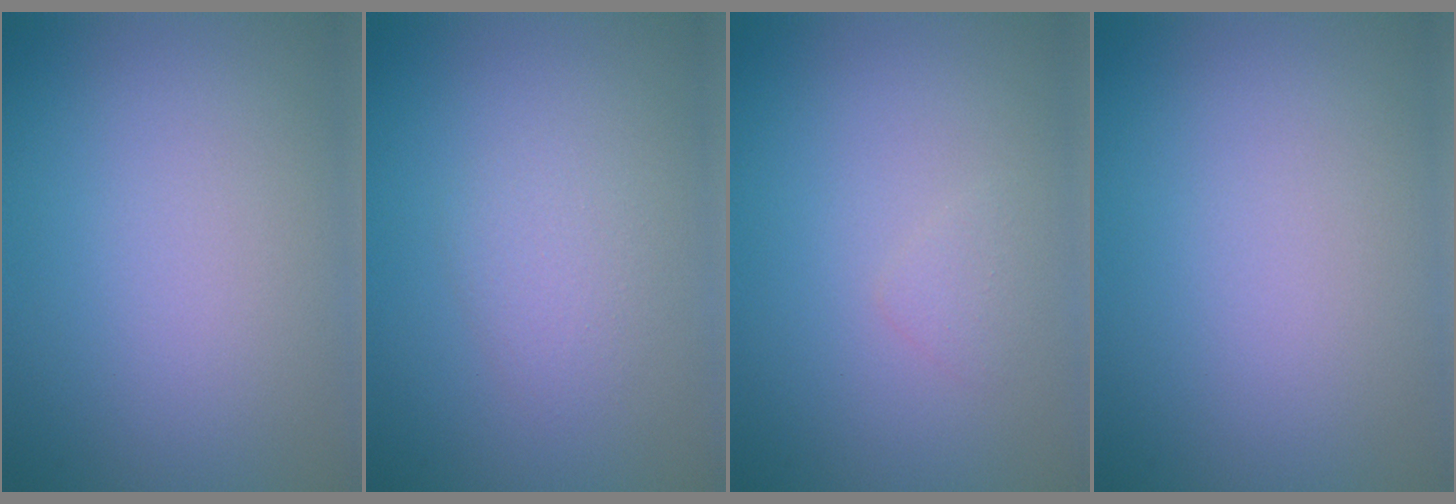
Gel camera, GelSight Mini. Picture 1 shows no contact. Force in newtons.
{"total": 1.6, "press": 1.6, "slide": 0.1}
{"total": 0.8, "press": 0.8, "slide": 0.1}
{"total": 0.0}